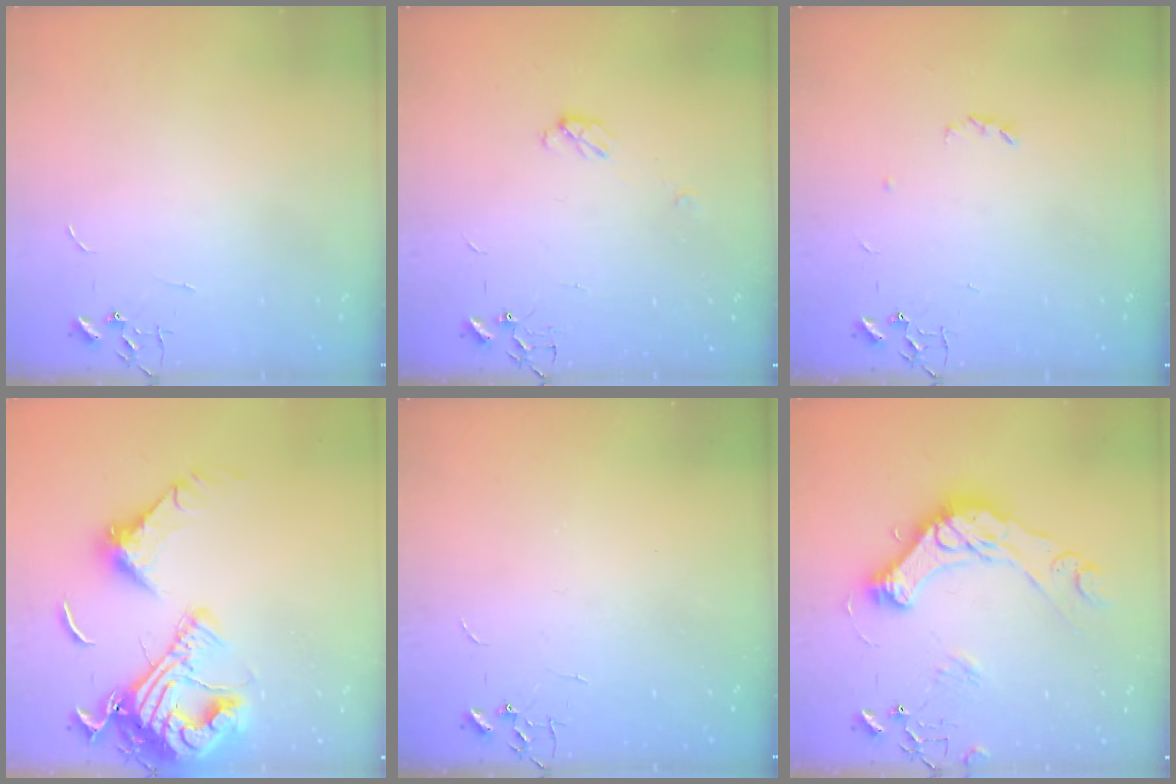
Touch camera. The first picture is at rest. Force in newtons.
{"total": 3.9, "press": 3.9, "slide": 0.6}
{"total": 3.2, "press": 3.2, "slide": 0.5}
{"total": 21.7, "press": 21.5, "slide": 2.5}
{"total": 0.0}
{"total": 17.4, "press": 17.3, "slide": 1.8}